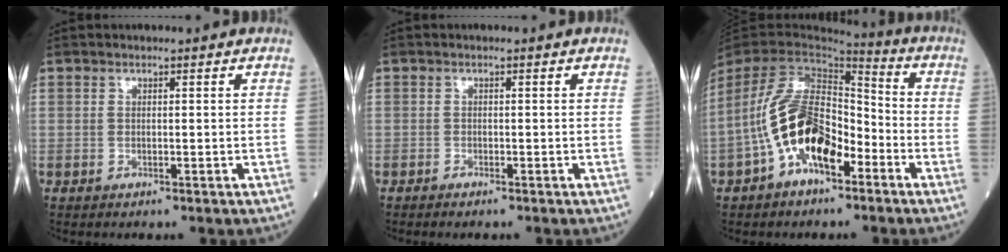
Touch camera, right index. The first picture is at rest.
{"total": 0.7, "force": [-0.7, 0.0, 0.2], "torque": [-0.006, -0.001, -0.011]}
{"total": 13.4, "force": [-5.3, 6.4, 10.5], "torque": [-0.224, 0.018, -0.096]}